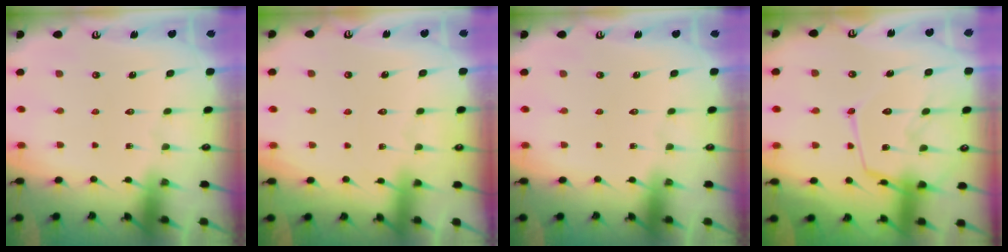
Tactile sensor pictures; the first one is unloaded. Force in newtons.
{"total": 1.4, "press": 1.3, "slide": 0.3}
{"total": 0.0}
{"total": 14.2, "press": 14.1, "slide": 1.4}